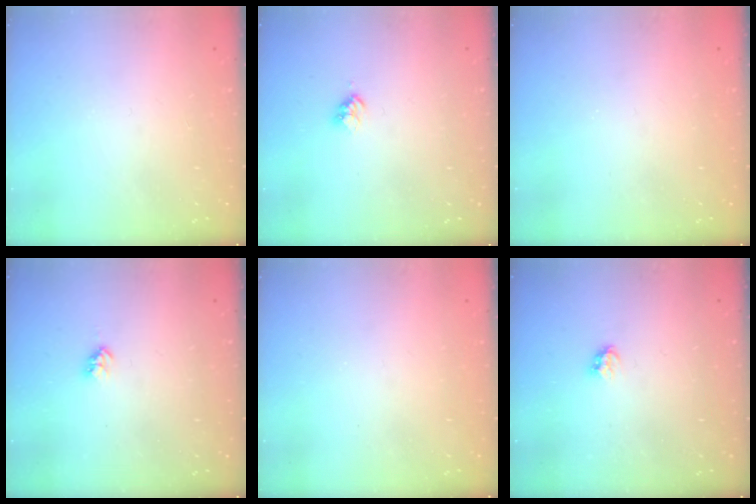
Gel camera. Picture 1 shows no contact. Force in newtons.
{"total": 3.0, "press": 3.0, "slide": 0.4}
{"total": 0.0}
{"total": 2.9, "press": 2.8, "slide": 0.5}
{"total": 0.0}
{"total": 2.7, "press": 2.6, "slide": 0.4}